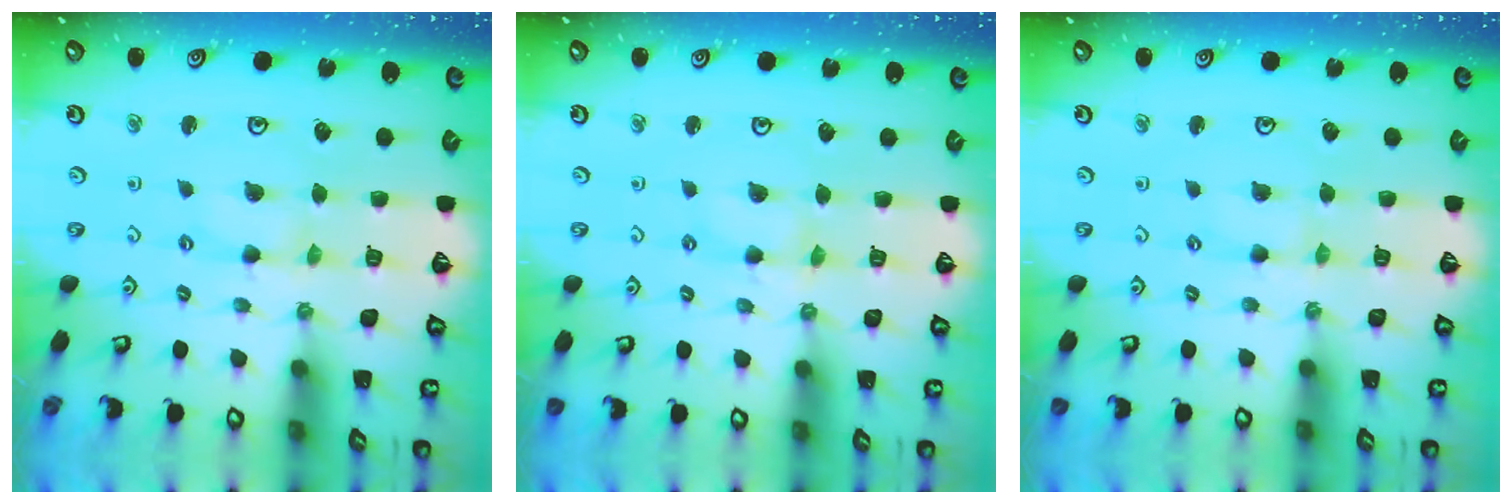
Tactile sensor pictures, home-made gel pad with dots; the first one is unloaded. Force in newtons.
{"total": 0.9, "press": 0.8, "slide": 0.2}
{"total": 0.6, "press": 0.6, "slide": 0.1}